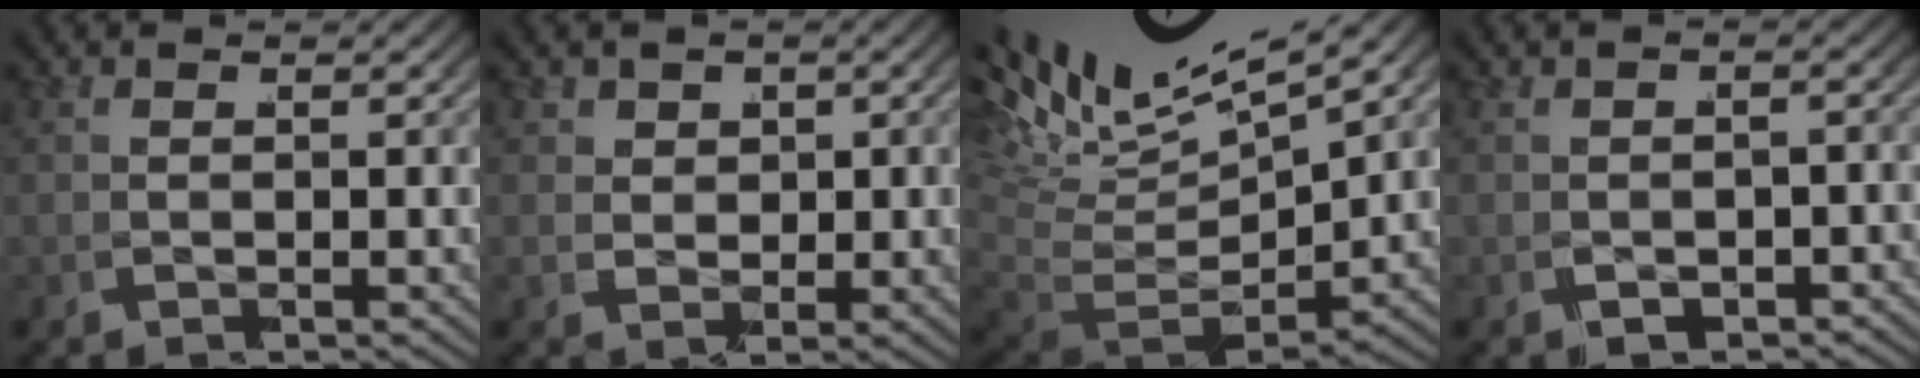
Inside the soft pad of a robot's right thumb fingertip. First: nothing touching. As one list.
[{"total": 0.9, "force": [0.6, 0.3, -0.6], "torque": [0.008, 0.002, 0.015]}, {"total": 8.8, "force": [1.3, 5.4, 6.9], "torque": [-0.135, -0.020, 0.026]}, {"total": 1.7, "force": [-1.4, 0.7, 0.6], "torque": [-0.016, -0.002, -0.018]}]